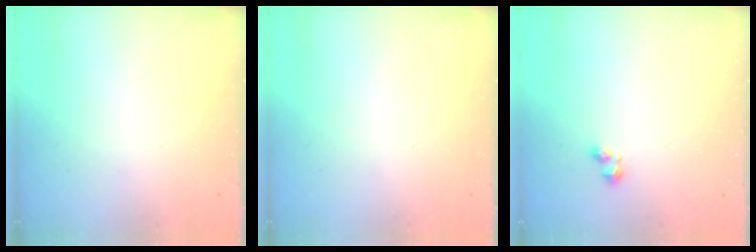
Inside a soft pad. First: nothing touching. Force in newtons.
{"total": 0.0}
{"total": 2.4, "press": 2.3, "slide": 0.9}